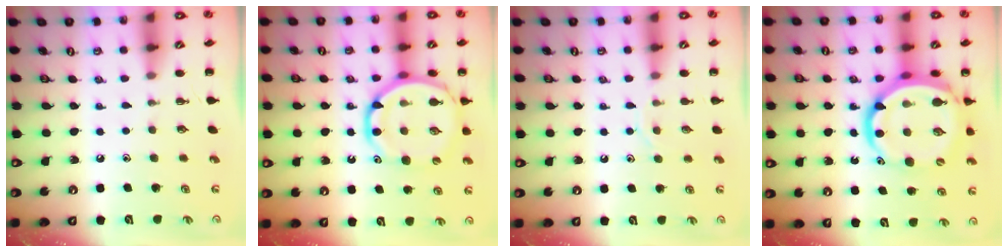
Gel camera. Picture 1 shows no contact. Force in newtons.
{"total": 15.3, "press": 14.9, "slide": 3.5}
{"total": 7.2, "press": 7.1, "slide": 1.1}
{"total": 17.1, "press": 16.4, "slide": 4.6}